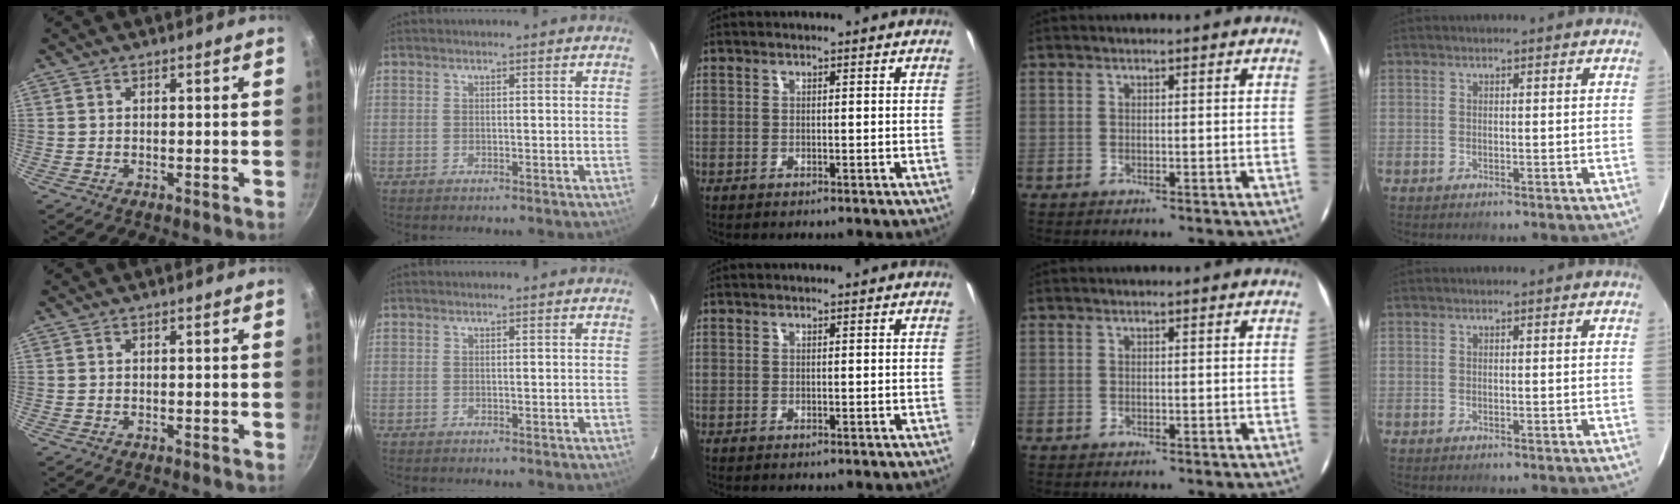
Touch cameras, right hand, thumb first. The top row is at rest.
{}